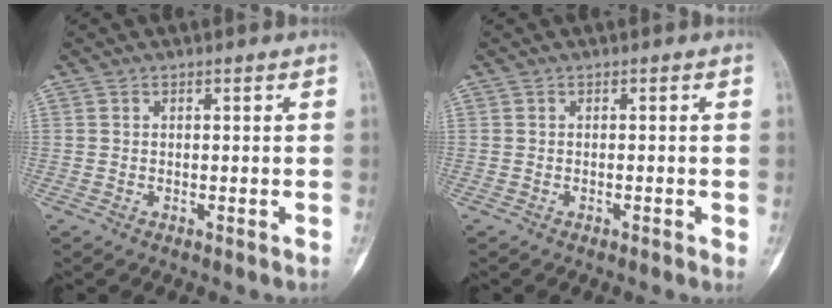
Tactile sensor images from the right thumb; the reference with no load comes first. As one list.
[{"total": 0.9, "force": [-0.3, 0.4, 0.7], "torque": [-0.006, -0.001, -0.006]}]